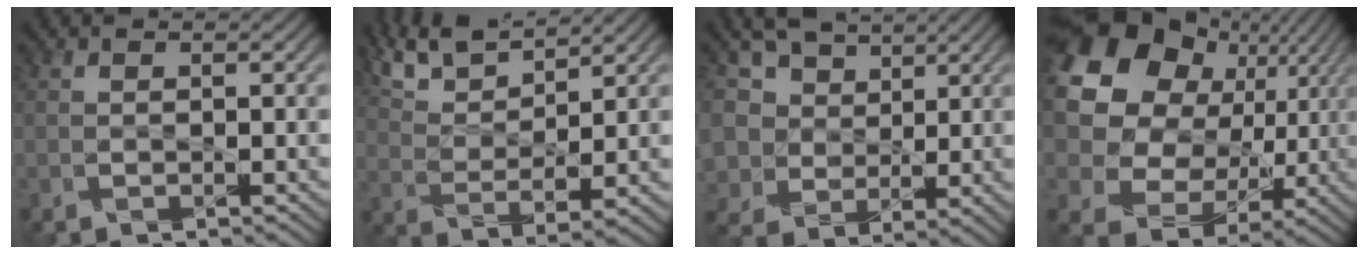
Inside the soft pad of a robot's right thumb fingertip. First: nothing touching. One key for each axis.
{"total": 8.6, "fx": 6.8, "fy": 2.0, "fz": 4.8, "tx": -0.114, "ty": 0.012, "tz": 0.141}
{"total": 10.3, "fx": 5.2, "fy": 7.8, "fz": 4.1, "tx": -0.144, "ty": 0.020, "tz": 0.106}
{"total": 21.0, "fx": 6.3, "fy": 17.2, "fz": 10.2, "tx": -0.278, "ty": 0.028, "tz": 0.122}